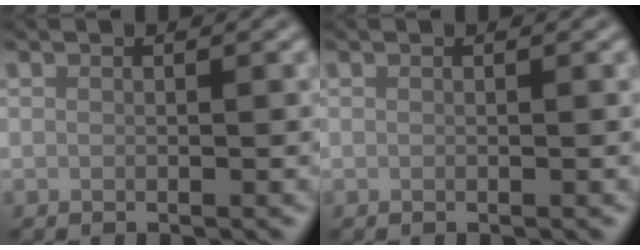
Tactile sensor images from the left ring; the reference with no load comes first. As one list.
[{"total": 0.0}]